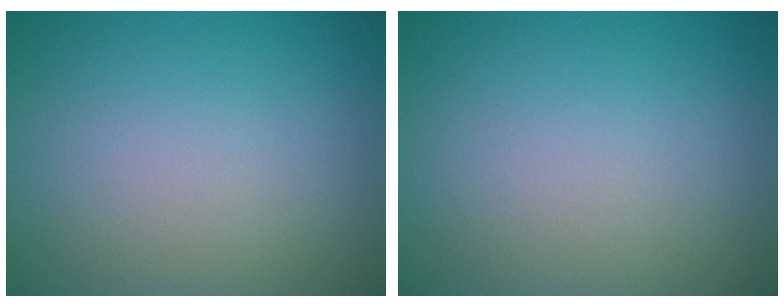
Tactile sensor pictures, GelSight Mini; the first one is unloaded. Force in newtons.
{"total": 0.0}